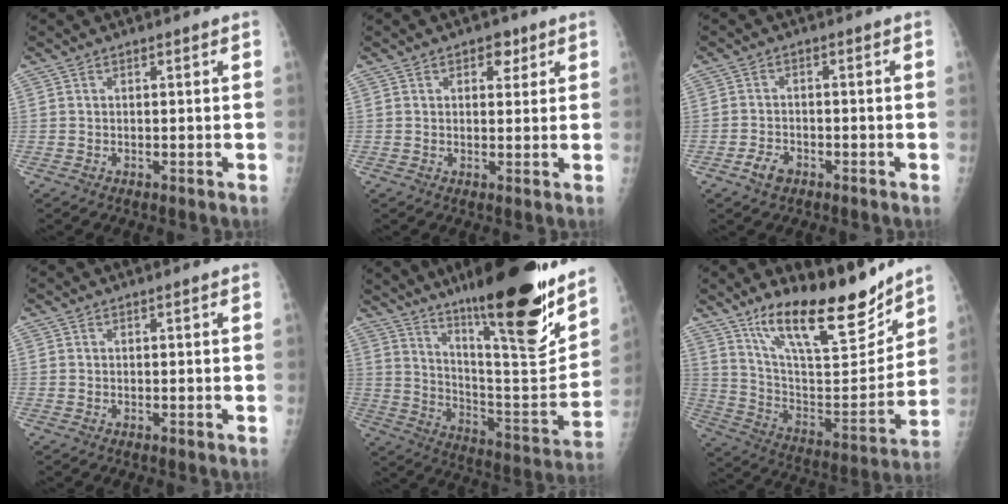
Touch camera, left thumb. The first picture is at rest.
{"total": 3.4, "force": [1.7, 2.2, 1.9], "torque": [-0.004, -0.005, 0.021]}
{"total": 3.4, "force": [-2.1, 2.1, 1.8], "torque": [-0.029, 0.011, -0.035]}
{"total": 0.0}
{"total": 26.5, "force": [17.7, 4.6, 19.1], "torque": [-0.269, -0.089, 0.288]}
{"total": 22.4, "force": [16.5, 6.6, 13.6], "torque": [-0.182, -0.091, 0.282]}